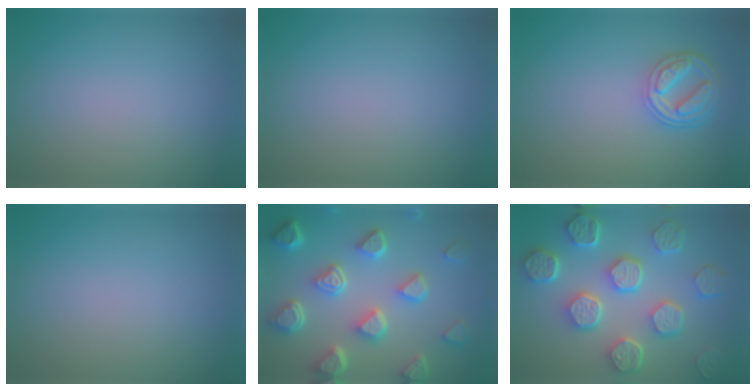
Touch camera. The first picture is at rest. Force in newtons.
{"total": 0.0}
{"total": 4.3, "press": 3.6, "slide": 2.3}
{"total": 0.0}
{"total": 7.6, "press": 5.8, "slide": 4.9}
{"total": 8.4, "press": 6.5, "slide": 5.3}